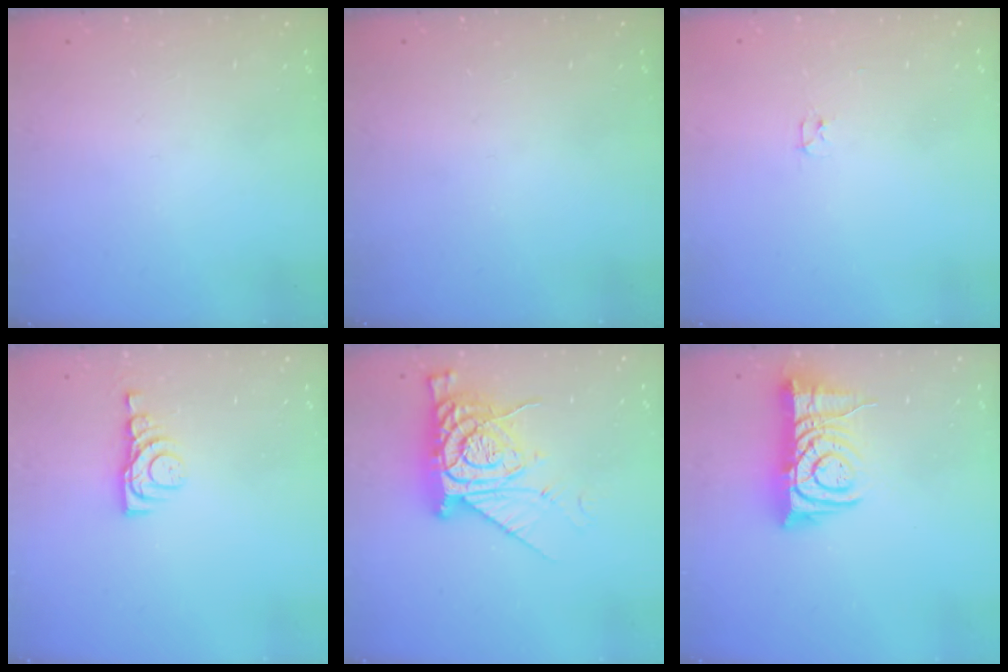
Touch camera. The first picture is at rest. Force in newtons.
{"total": 0.0}
{"total": 2.4, "press": 2.3, "slide": 0.4}
{"total": 5.0, "press": 4.9, "slide": 0.7}
{"total": 13.0, "press": 12.9, "slide": 1.0}
{"total": 10.7, "press": 10.6, "slide": 1.2}